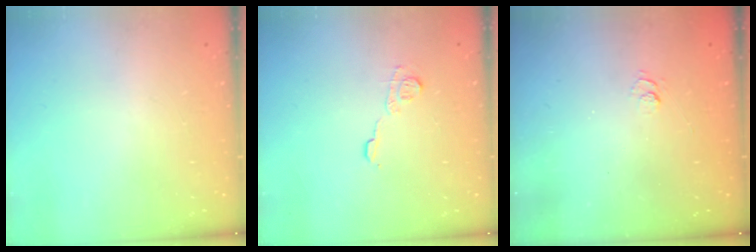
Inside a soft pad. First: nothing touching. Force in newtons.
{"total": 7.0, "press": 7.0, "slide": 0.4}
{"total": 2.7, "press": 2.2, "slide": 1.5}